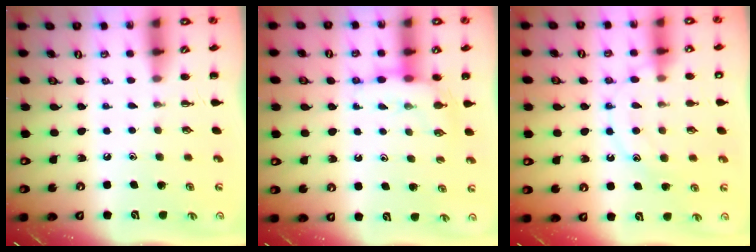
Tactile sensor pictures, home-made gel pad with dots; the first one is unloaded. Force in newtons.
{"total": 7.9, "press": 7.8, "slide": 0.8}
{"total": 13.9, "press": 13.9, "slide": 0.7}